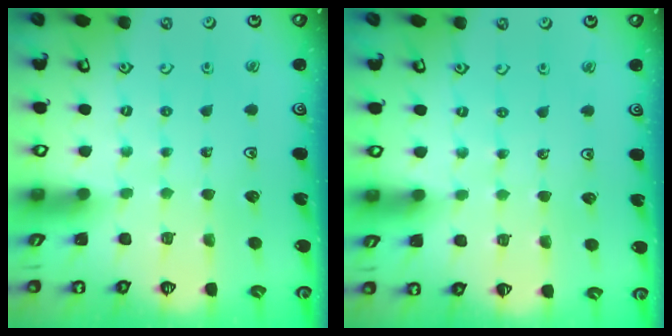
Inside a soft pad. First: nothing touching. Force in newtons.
{"total": 2.1, "press": 2.1, "slide": 0.4}